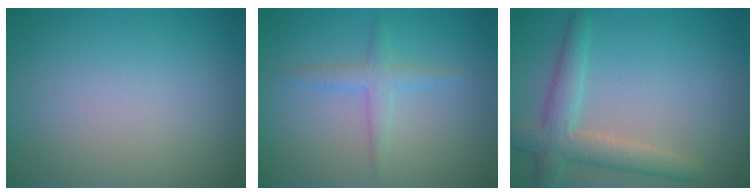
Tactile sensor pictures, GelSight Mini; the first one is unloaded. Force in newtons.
{"total": 2.0, "press": 2.0, "slide": 0.1}
{"total": 4.1, "press": 4.1, "slide": 0.2}